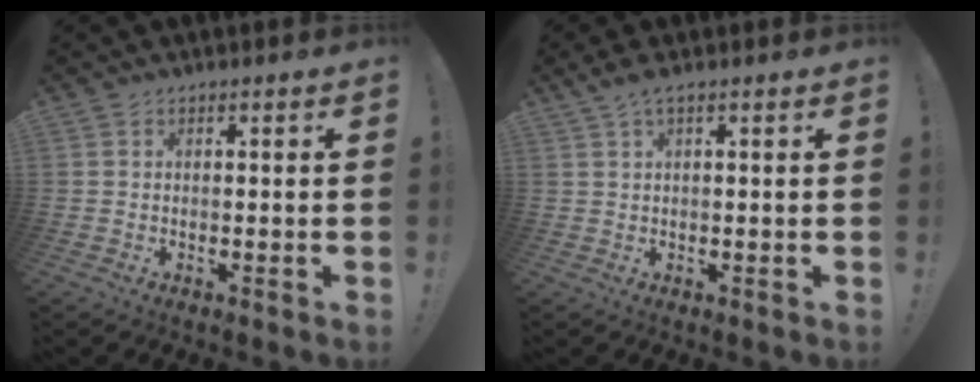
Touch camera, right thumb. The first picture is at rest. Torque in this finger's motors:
{"motor_torque": [-1.11, 1.44, 1.06, 1.37, 0.06]}